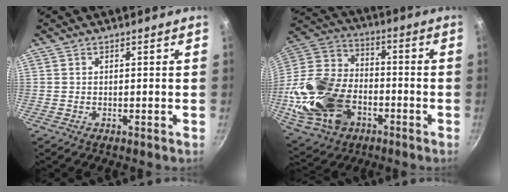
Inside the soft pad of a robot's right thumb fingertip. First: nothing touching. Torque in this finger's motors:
{"motor_torque": [2.20, 2.21, 0.84, -0.77, 0.40]}